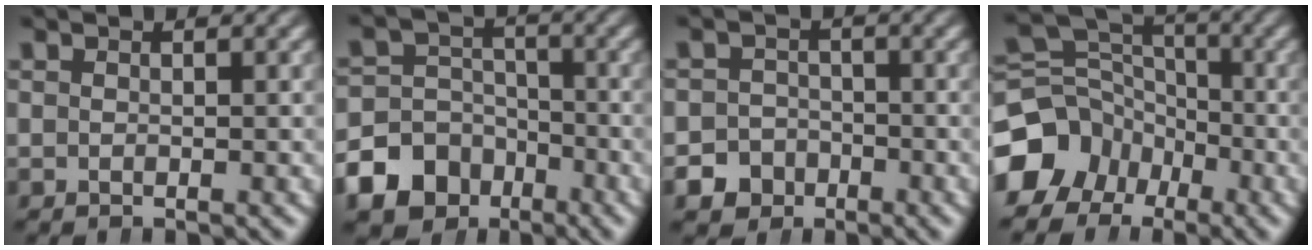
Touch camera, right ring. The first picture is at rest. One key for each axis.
{"total": 9.9, "fx": -5.2, "fy": 7.9, "fz": 3.0, "tx": -0.050, "ty": -0.035, "tz": -0.084}
{"total": 6.3, "fx": -3.3, "fy": 5.3, "fz": 0.8, "tx": -0.019, "ty": -0.022, "tz": -0.058}
{"total": 11.3, "fx": -2.6, "fy": 9.9, "fz": 4.9, "tx": -0.085, "ty": -0.039, "tz": -0.047}